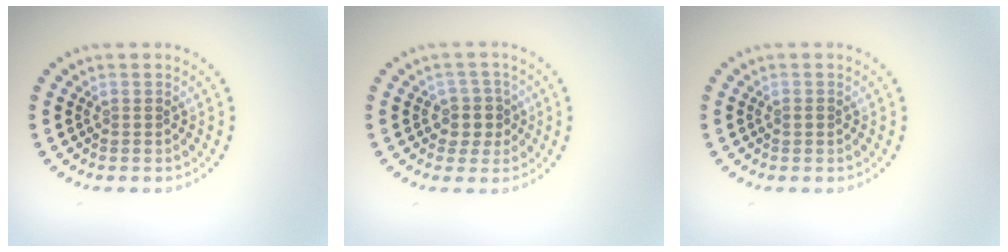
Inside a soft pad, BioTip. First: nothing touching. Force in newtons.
{"total": 2.5, "press": 2.1, "slide": 1.3}
{"total": 0.7, "press": 0.7, "slide": 0.1}